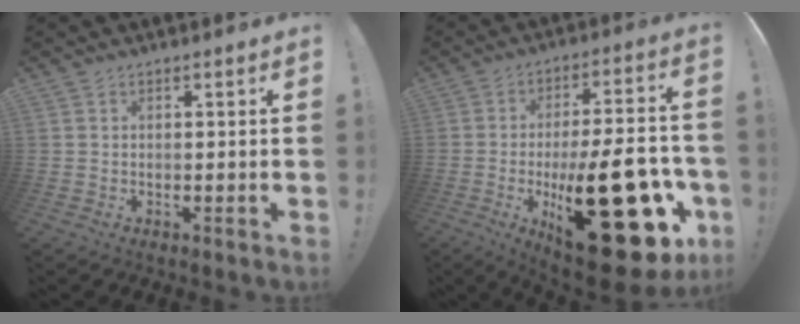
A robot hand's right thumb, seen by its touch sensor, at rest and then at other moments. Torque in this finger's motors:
{"motor_torque": [2.42, 2.59, 1.57, -1.20, 0.81]}